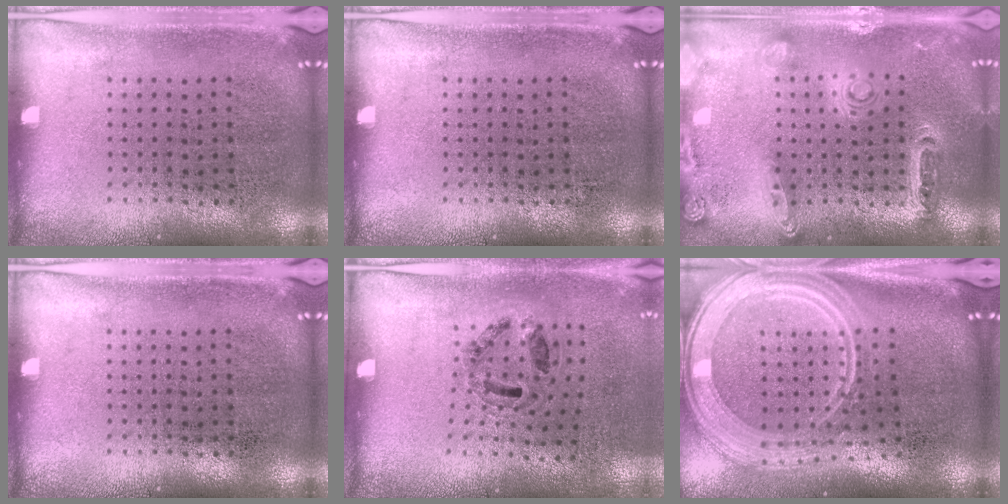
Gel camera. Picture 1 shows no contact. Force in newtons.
{"total": 0.0}
{"total": 1.4, "press": 1.3, "slide": 0.3}
{"total": 0.0}
{"total": 1.2, "press": 0.8, "slide": 0.8}
{"total": 3.3, "press": 2.6, "slide": 2.0}